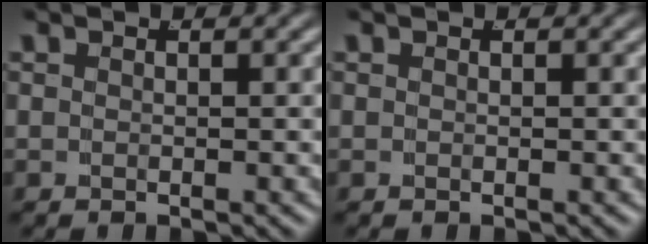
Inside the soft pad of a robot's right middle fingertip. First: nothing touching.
{"total": 0.0}